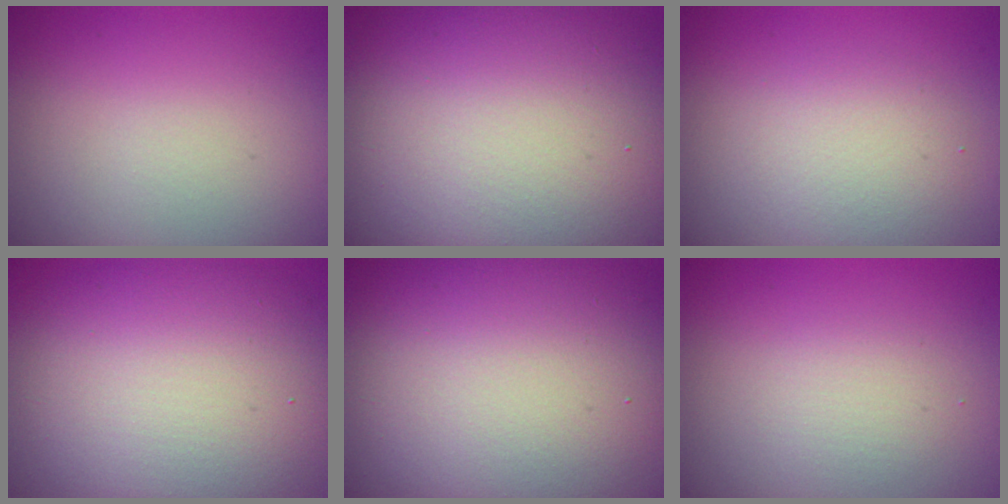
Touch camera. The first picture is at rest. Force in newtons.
{"total": 19.2, "press": 19.2, "slide": 1.3}
{"total": 2.9, "press": 2.9, "slide": 0.4}
{"total": 12.9, "press": 12.9, "slide": 0.8}
{"total": 20.3, "press": 20.3, "slide": 1.1}
{"total": 1.6, "press": 1.6, "slide": 0.1}